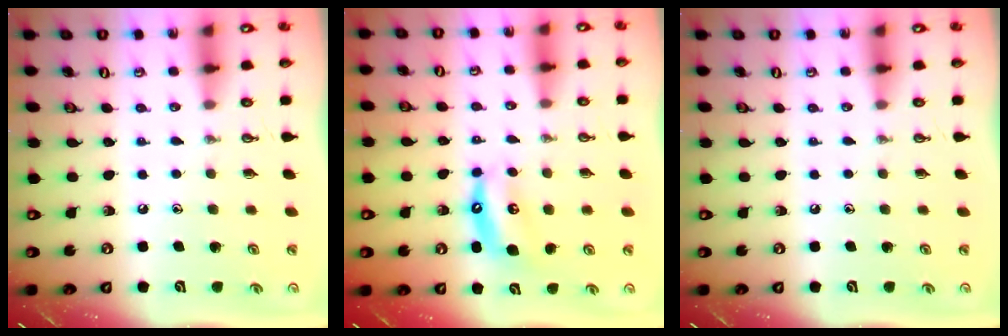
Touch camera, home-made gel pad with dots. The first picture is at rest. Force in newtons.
{"total": 6.4, "press": 6.4, "slide": 0.7}
{"total": 0.0}